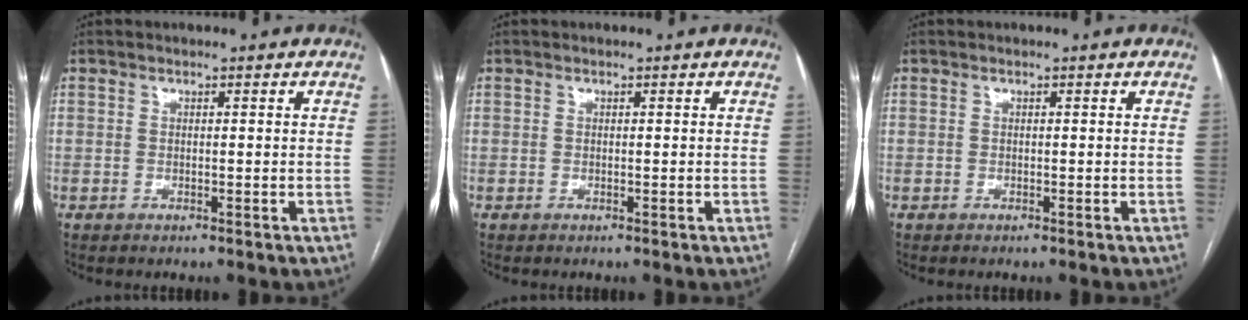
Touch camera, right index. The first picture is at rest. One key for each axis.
{"total": 0.0}
{"total": 0.0}